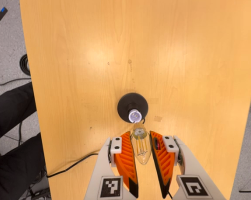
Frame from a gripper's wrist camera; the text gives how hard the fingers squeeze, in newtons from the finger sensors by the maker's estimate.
{"total": 12.6, "left": 14.3, "right": 10.9}